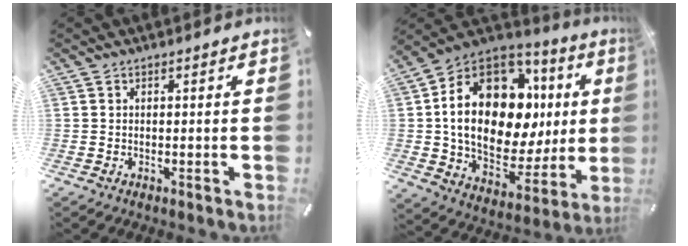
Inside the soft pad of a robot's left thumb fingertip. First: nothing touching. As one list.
[{"total": 23.7, "force": [4.1, 16.0, 17.1], "torque": [-0.313, -0.038, 0.079]}]